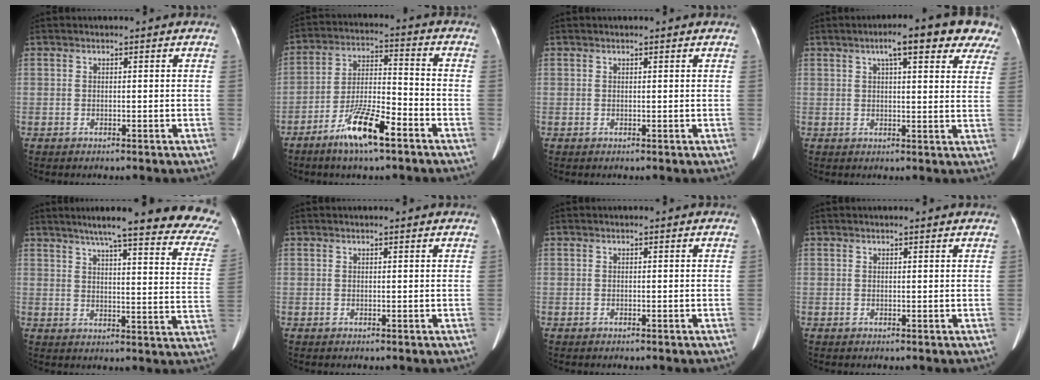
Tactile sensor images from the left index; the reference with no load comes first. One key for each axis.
{"total": 10.2, "fx": -6.3, "fy": 1.7, "fz": 7.9, "tx": -0.155, "ty": -0.008, "tz": -0.117}
{"total": 0.9, "fx": 0.8, "fy": 0.0, "fz": 0.4, "tx": -0.007, "ty": 0.010, "tz": 0.013}
{"total": 12.8, "fx": 8.6, "fy": 2.8, "fz": 9.0, "tx": -0.108, "ty": 0.020, "tz": 0.094}
{"total": 24.8, "fx": 20.3, "fy": 2.1, "fz": 14.1, "tx": -0.170, "ty": -0.034, "tz": 0.236}
{"total": 1.5, "fx": 1.3, "fy": 0.1, "fz": 0.7, "tx": -0.009, "ty": 0.014, "tz": 0.018}
{"total": 0.0}
{"total": 2.4, "fx": 2.1, "fy": 0.2, "fz": 1.1, "tx": -0.014, "ty": 0.015, "tz": 0.024}